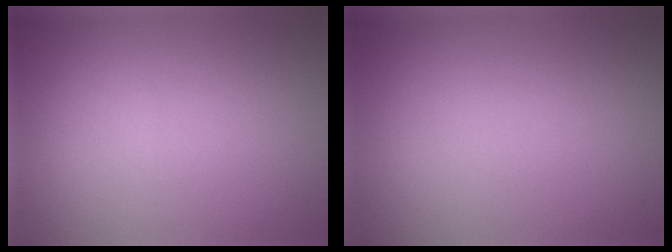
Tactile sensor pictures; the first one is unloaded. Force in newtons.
{"total": 0.0}